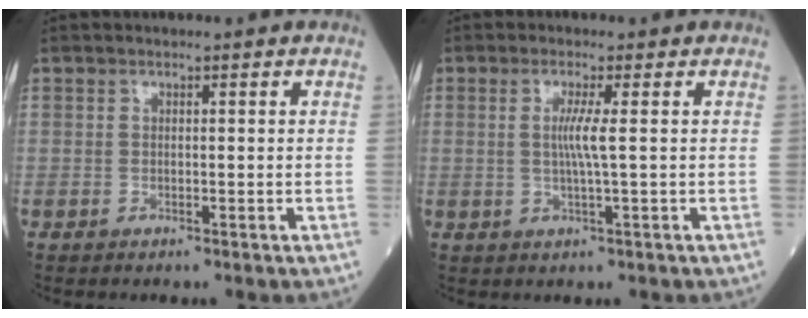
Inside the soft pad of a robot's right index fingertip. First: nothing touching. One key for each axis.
{"total": 3.2, "fx": 0.4, "fy": -0.7, "fz": 3.1, "tx": -0.066, "ty": -0.005, "tz": 0.007}